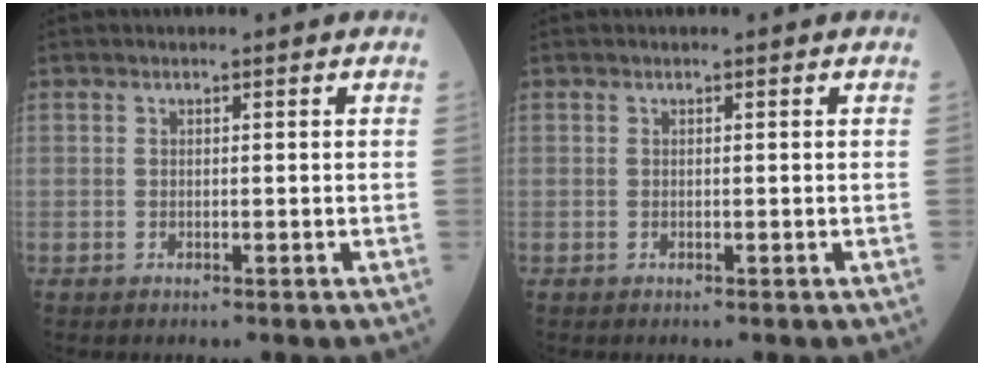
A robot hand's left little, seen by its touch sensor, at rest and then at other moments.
{"total": 0.0}